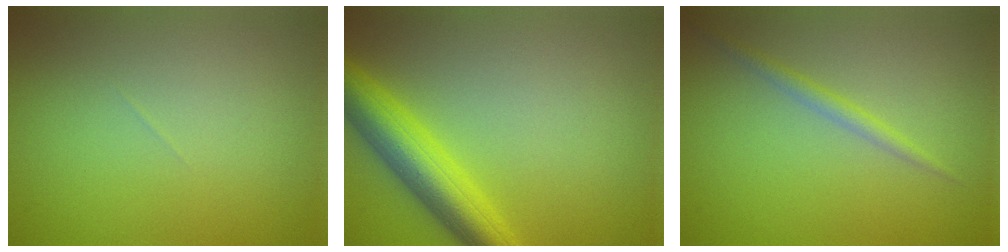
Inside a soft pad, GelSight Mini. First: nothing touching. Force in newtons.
{"total": 5.8, "press": 5.8, "slide": 0.2}
{"total": 1.4, "press": 1.4, "slide": 0.1}